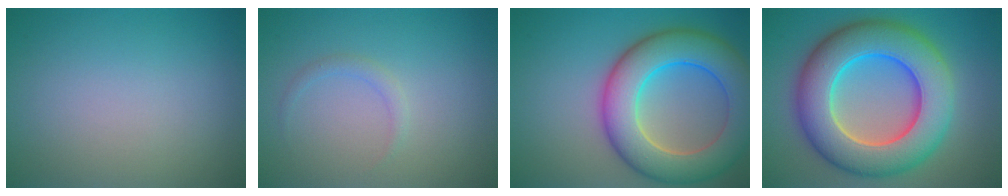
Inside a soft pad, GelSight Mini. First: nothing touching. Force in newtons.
{"total": 1.0, "press": 1.0, "slide": 0.0}
{"total": 10.1, "press": 10.1, "slide": 0.3}
{"total": 12.3, "press": 12.3, "slide": 0.2}